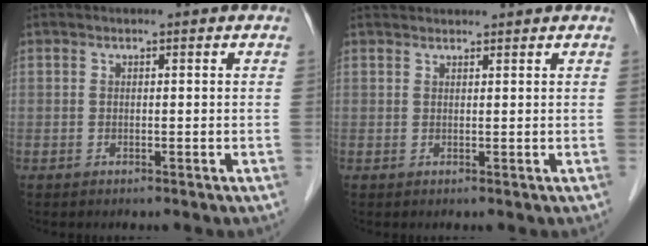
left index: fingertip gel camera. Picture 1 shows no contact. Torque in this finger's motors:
{"motor_torque": [-0.52, -0.71, -0.01, 0.03]}